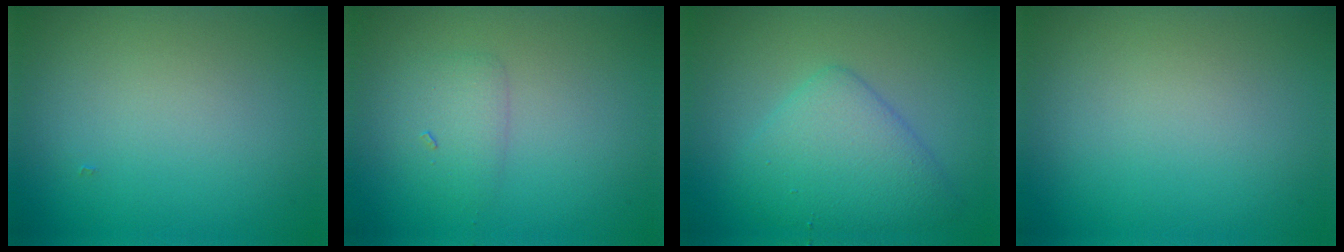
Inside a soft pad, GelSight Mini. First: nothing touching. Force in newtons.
{"total": 1.7, "press": 1.7, "slide": 0.1}
{"total": 4.5, "press": 4.5, "slide": 0.2}
{"total": 0.0}